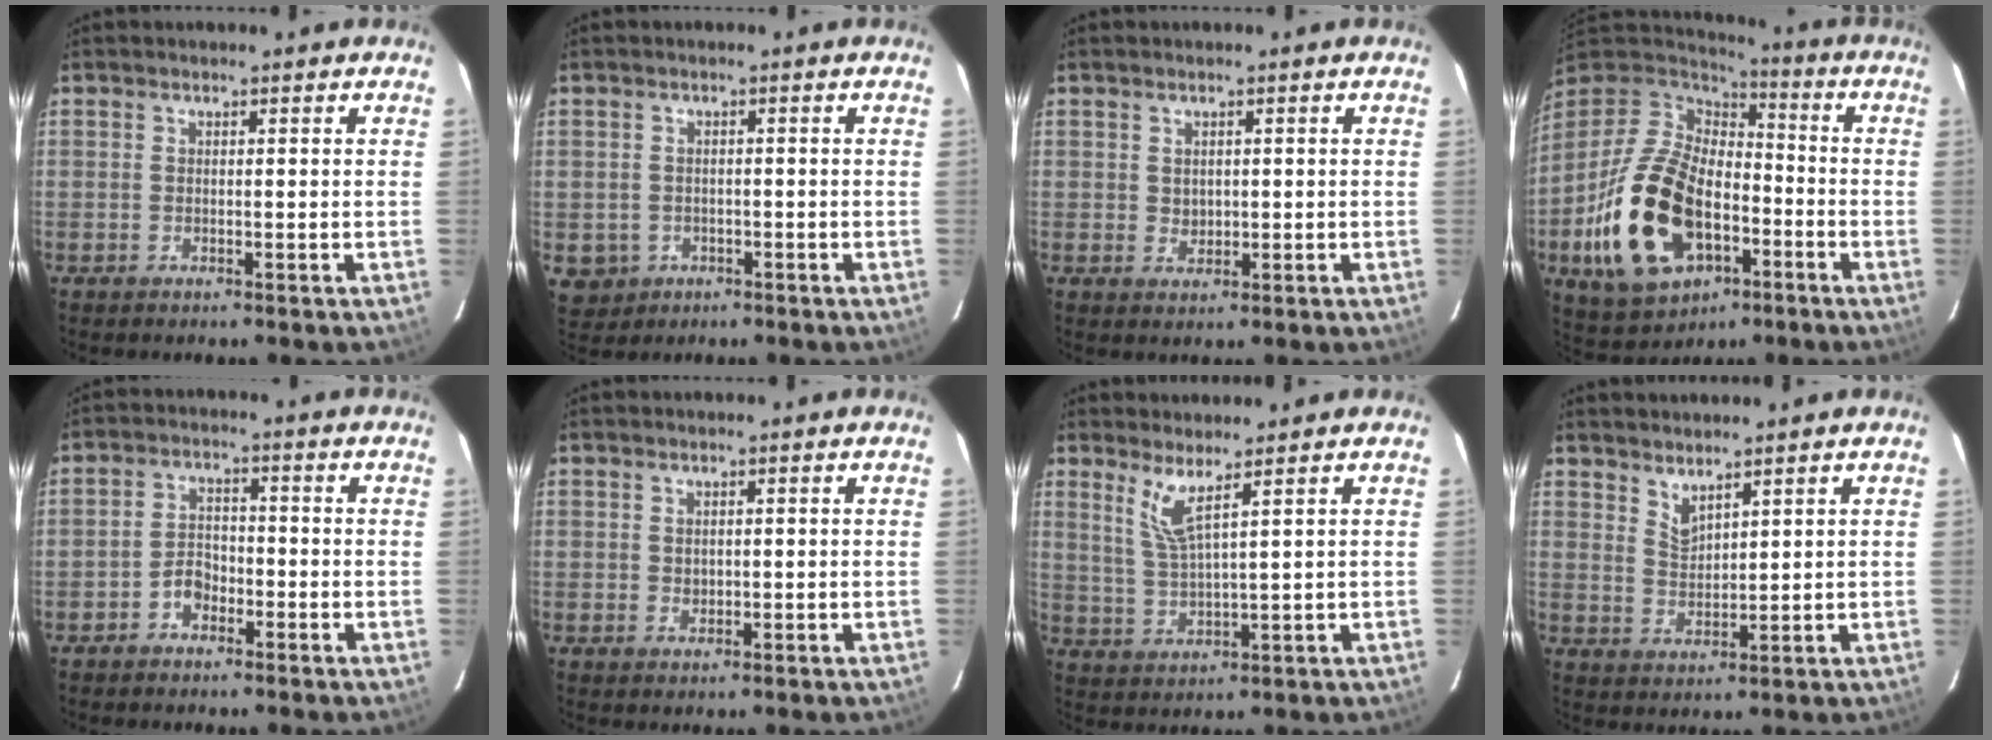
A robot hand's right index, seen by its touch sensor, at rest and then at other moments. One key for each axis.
{"total": 5.0, "fx": -1.3, "fy": 4.7, "fz": 1.1, "tx": -0.030, "ty": 0.007, "tz": -0.005}
{"total": 1.7, "fx": 0.5, "fy": 1.5, "fz": 0.5, "tx": -0.006, "ty": 0.004, "tz": 0.012}
{"total": 23.0, "fx": -7.7, "fy": 14.4, "fz": 16.2, "tx": -0.364, "ty": -0.013, "tz": -0.120}
{"total": 3.7, "fx": -2.3, "fy": 2.4, "fz": 1.6, "tx": -0.036, "ty": 0.012, "tz": -0.037}
{"total": 1.1, "fx": 0.3, "fy": 1.0, "fz": 0.3, "tx": -0.003, "ty": 0.003, "tz": 0.007}
{"total": 4.8, "fx": 3.2, "fy": -0.2, "fz": 3.6, "tx": -0.078, "ty": -0.010, "tz": 0.068}
{"total": 3.5, "fx": 3.1, "fy": 0.9, "fz": 1.4, "tx": -0.024, "ty": -0.006, "tz": 0.059}